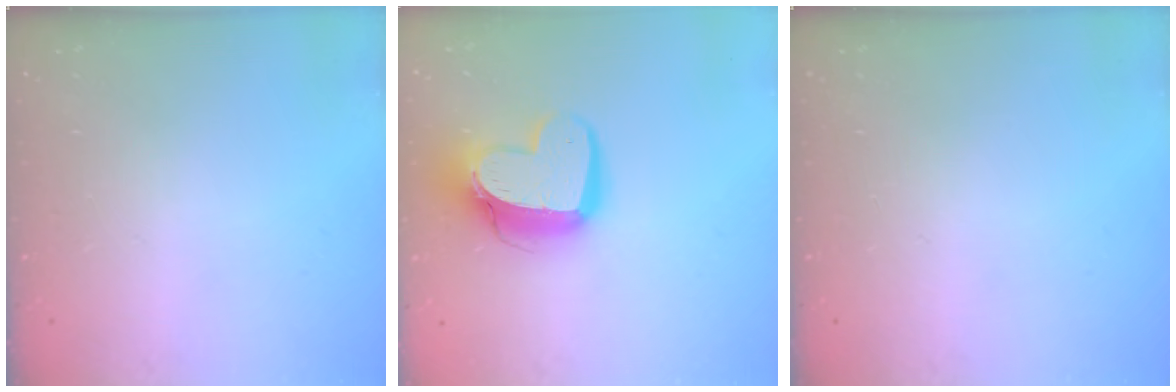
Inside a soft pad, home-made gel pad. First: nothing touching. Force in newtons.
{"total": 14.7, "press": 14.6, "slide": 1.4}
{"total": 0.0}